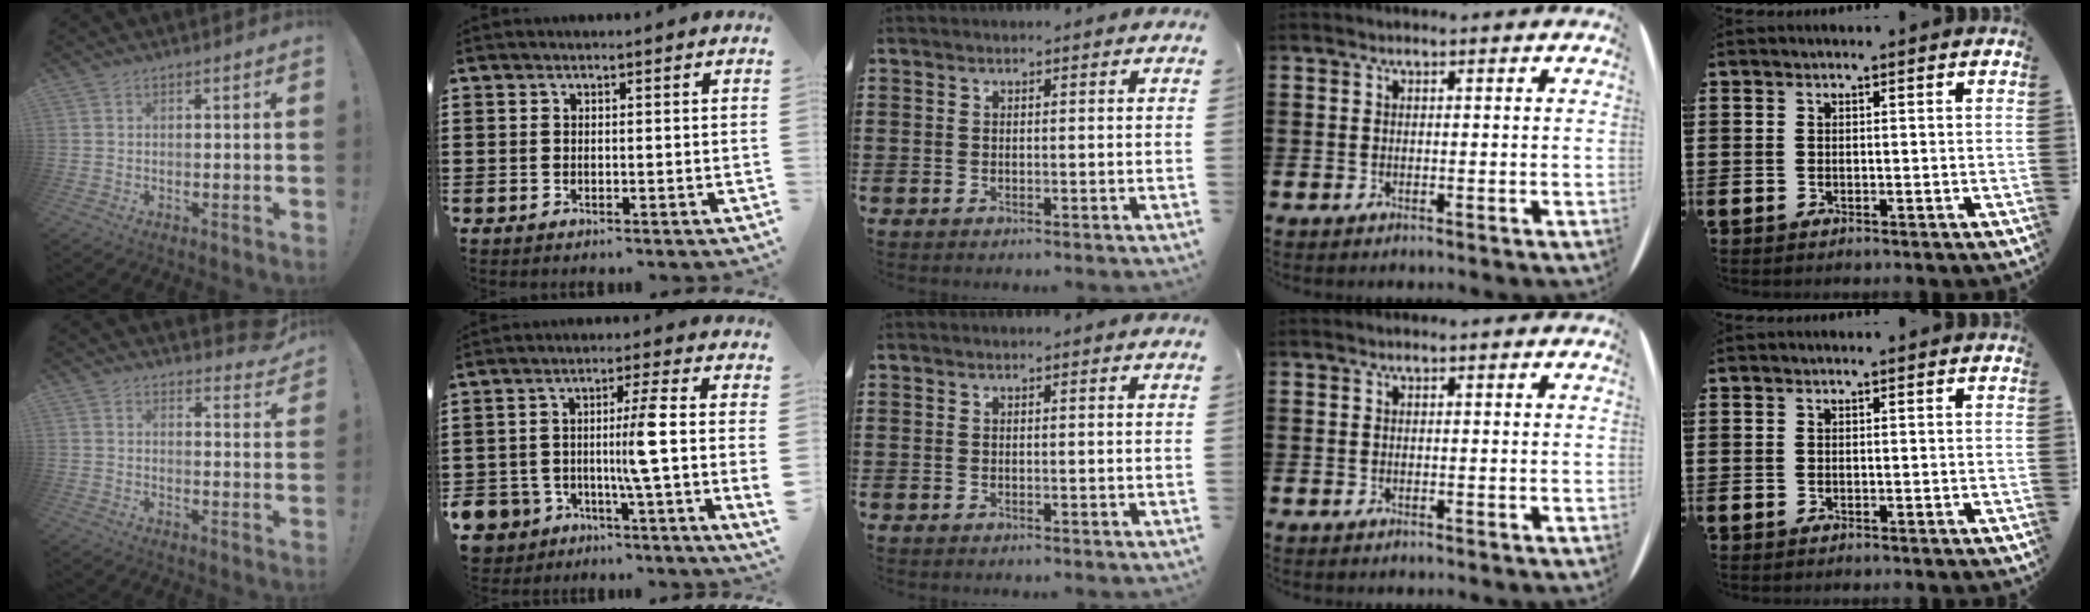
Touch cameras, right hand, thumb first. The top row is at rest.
{"thumb": {"total": 4.5, "force": [4.0, 1.4, 1.6], "torque": [-0.005, -0.039, 0.069]}, "index": {"total": 6.4, "force": [-1.9, 0.7, 6.1], "torque": [-0.123, -0.007, -0.042]}}